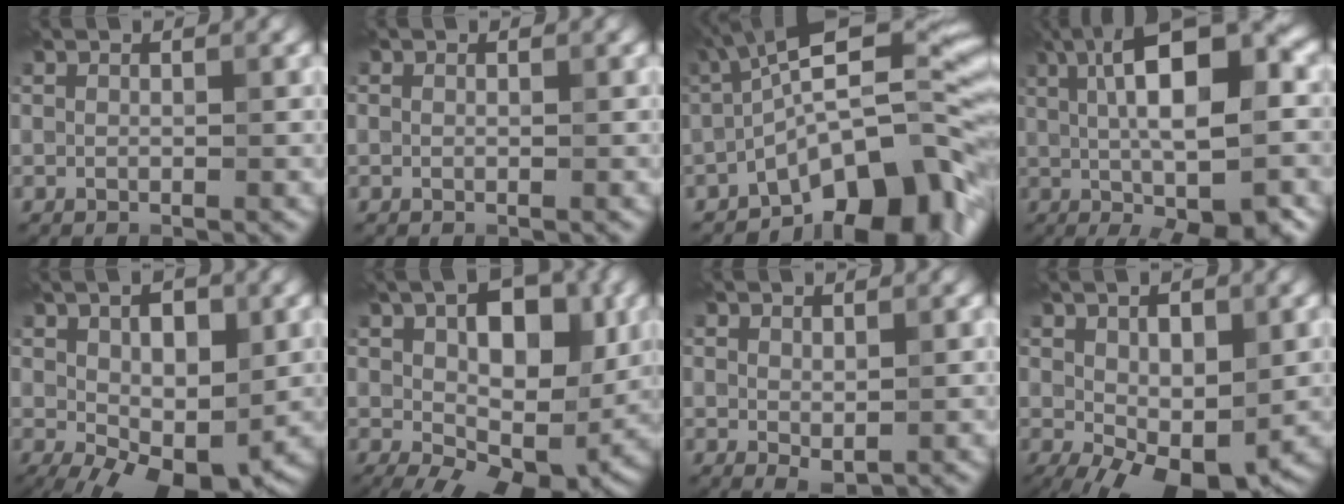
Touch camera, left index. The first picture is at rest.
{"total": 0.0}
{"total": 13.6, "force": [-6.3, 4.8, 11.0], "torque": [-0.139, 0.018, -0.107]}
{"total": 14.2, "force": [0.5, 4.4, 13.5], "torque": [-0.156, 0.023, 0.000]}
{"total": 11.0, "force": [-1.8, 5.9, 9.1], "torque": [-0.127, -0.004, -0.016]}
{"total": 12.8, "force": [0.7, 7.0, 10.7], "torque": [-0.144, -0.004, 0.018]}
{"total": 1.3, "force": [0.2, 0.7, 1.0], "torque": [-0.016, -0.002, 0.009]}
{"total": 9.9, "force": [-2.1, 5.2, 8.1], "torque": [-0.121, -0.008, -0.021]}